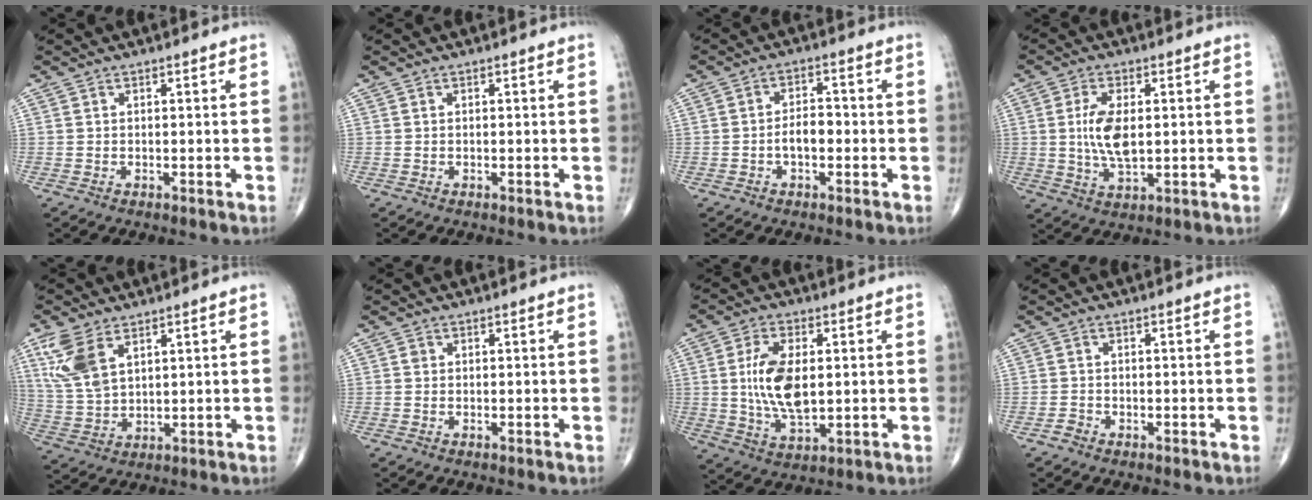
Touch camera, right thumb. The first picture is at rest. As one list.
[{"total": 0.0}, {"total": 4.4, "force": [-1.1, 2.4, 3.4], "torque": [-0.050, 0.018, -0.024]}, {"total": 8.2, "force": [0.8, 3.9, 7.2], "torque": [-0.143, -0.009, 0.018]}, {"total": 9.4, "force": [4.8, 4.8, 6.5], "torque": [-0.142, -0.011, 0.108]}, {"total": 0.6, "force": [0.1, 0.5, 0.2], "torque": [-0.001, 0.001, 0.002]}, {"total": 11.7, "force": [1.1, 5.9, 10.0], "torque": [-0.192, -0.010, 0.027]}, {"total": 1.1, "force": [-0.8, 0.7, 0.2], "torque": [-0.003, 0.002, -0.020]}]